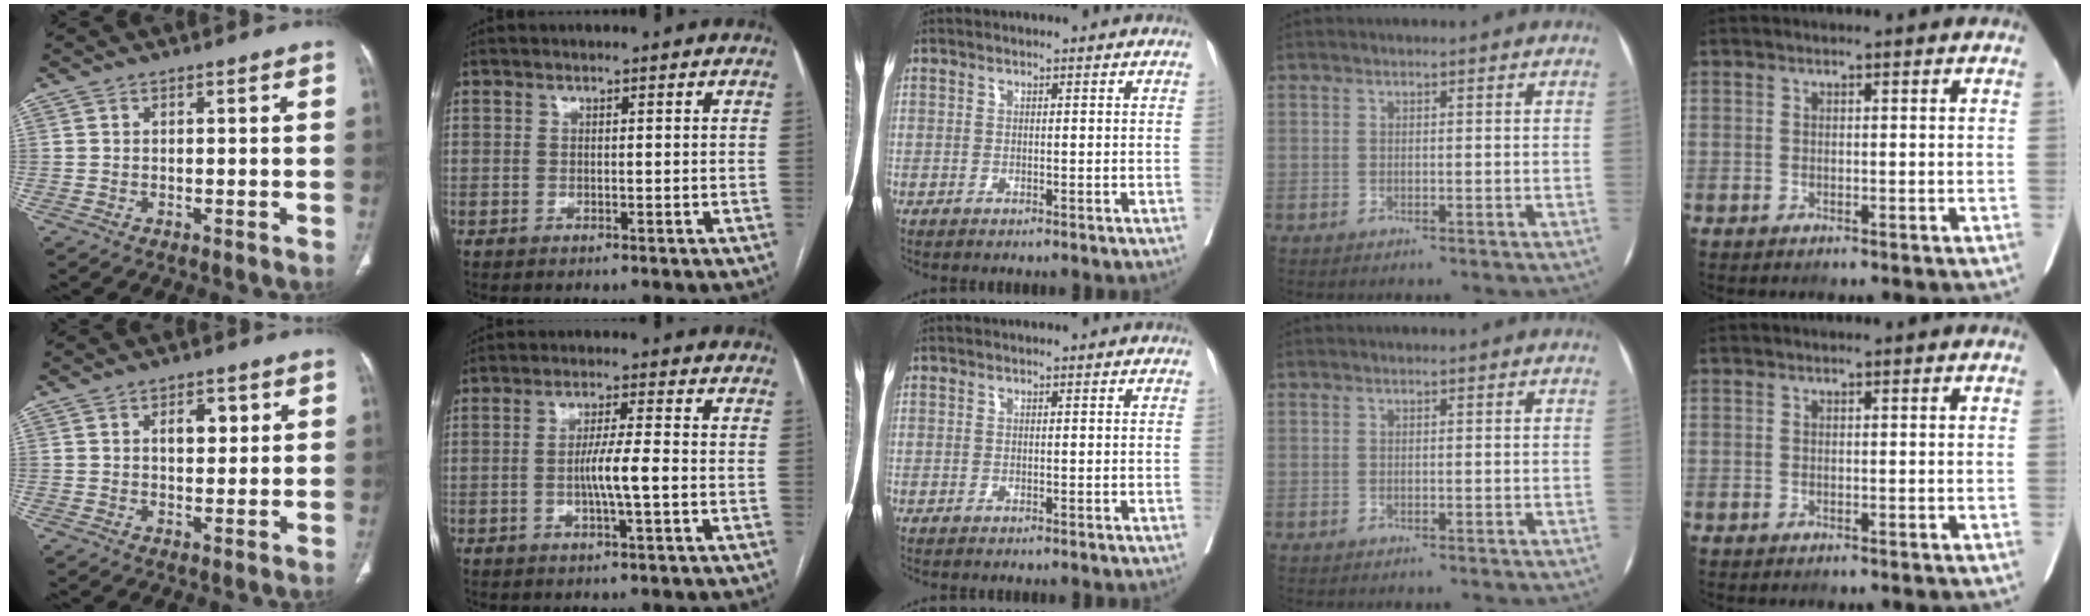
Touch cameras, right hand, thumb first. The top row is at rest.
{"thumb": {"total": 4.4, "force": [1.5, 2.6, 3.3], "torque": [-0.031, -0.005, 0.021]}, "index": {"total": 5.2, "force": [-1.1, -0.1, 5.1], "torque": [-0.096, -0.001, -0.021]}}